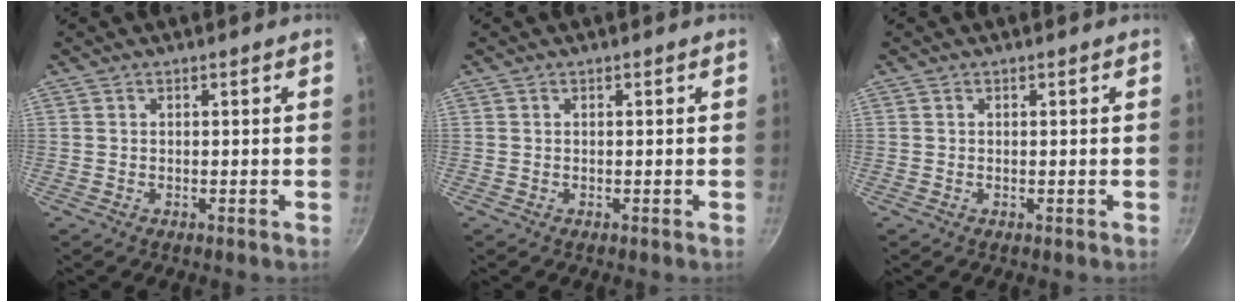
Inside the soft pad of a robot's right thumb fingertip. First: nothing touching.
{"total": 0.0}
{"total": 0.0}